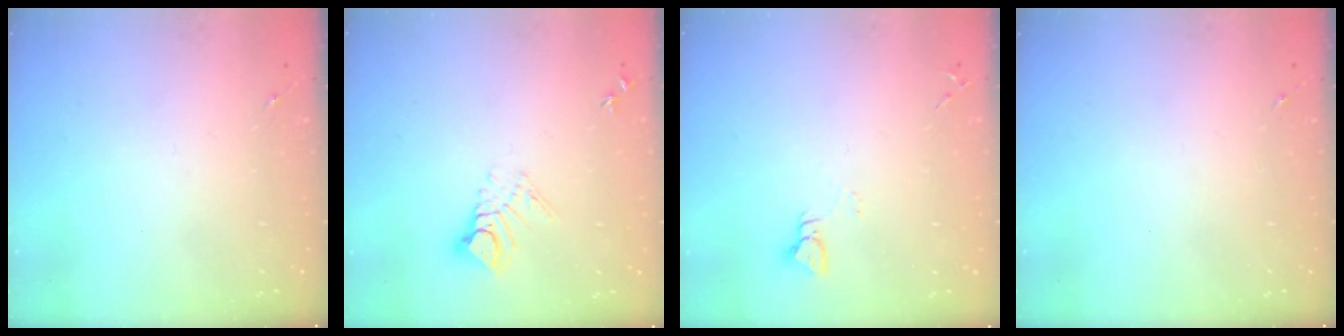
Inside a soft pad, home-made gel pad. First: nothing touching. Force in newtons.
{"total": 7.9, "press": 7.8, "slide": 0.7}
{"total": 3.0, "press": 3.0, "slide": 0.3}
{"total": 0.0}